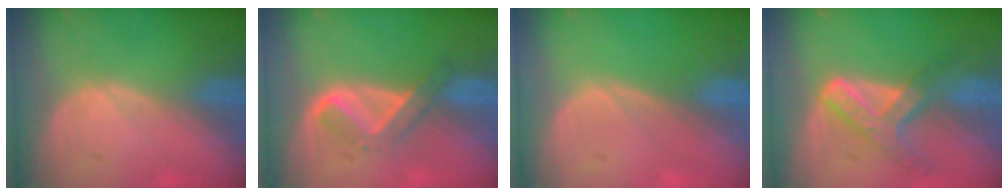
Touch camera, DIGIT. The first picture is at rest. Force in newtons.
{"total": 5.3, "press": 4.4, "slide": 3.0}
{"total": 0.0}
{"total": 7.2, "press": 6.2, "slide": 3.8}